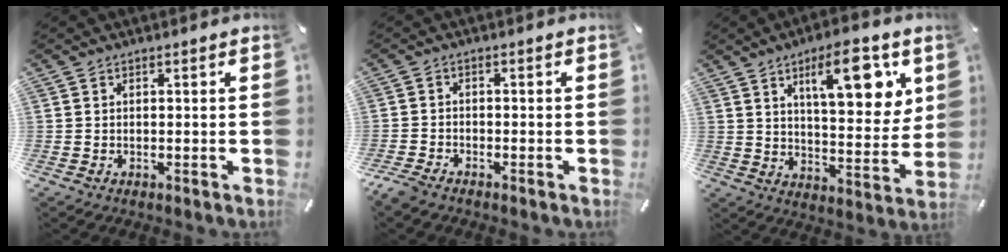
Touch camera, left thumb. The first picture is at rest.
{"total": 2.6, "force": [-2.3, 0.7, 0.9], "torque": [-0.035, 0.003, -0.051]}
{"total": 15.3, "force": [7.9, 5.9, 11.7], "torque": [-0.160, -0.037, 0.123]}